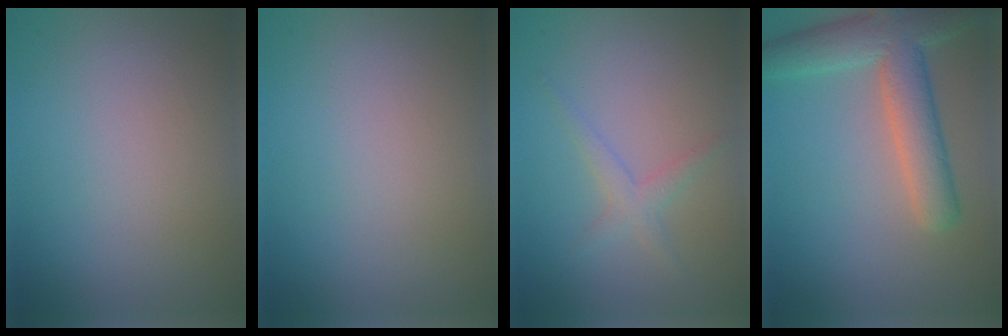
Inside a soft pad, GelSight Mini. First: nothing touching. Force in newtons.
{"total": 0.0}
{"total": 1.8, "press": 1.8, "slide": 0.0}
{"total": 6.5, "press": 6.5, "slide": 0.3}